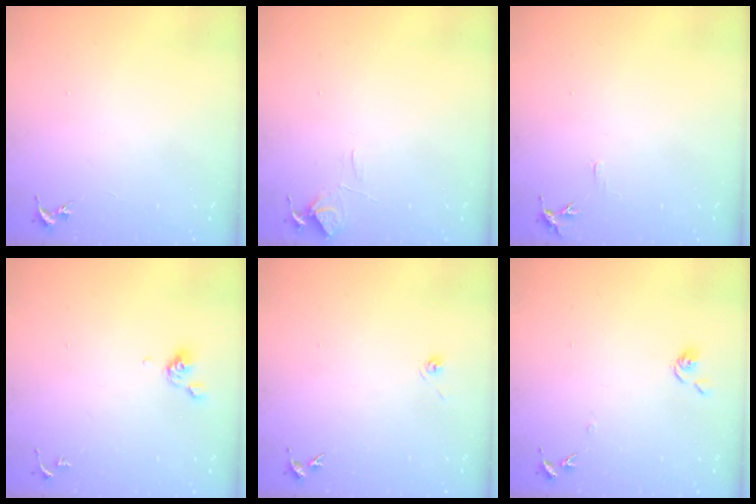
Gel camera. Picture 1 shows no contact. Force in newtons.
{"total": 4.7, "press": 4.7, "slide": 0.5}
{"total": 5.0, "press": 4.9, "slide": 0.5}
{"total": 5.5, "press": 5.4, "slide": 0.9}
{"total": 3.2, "press": 2.6, "slide": 1.8}
{"total": 4.8, "press": 4.8, "slide": 0.4}